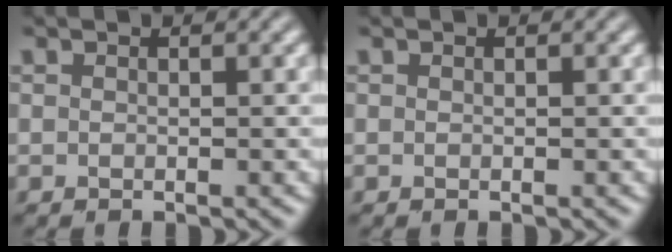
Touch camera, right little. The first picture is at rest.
{"total": 0.0}